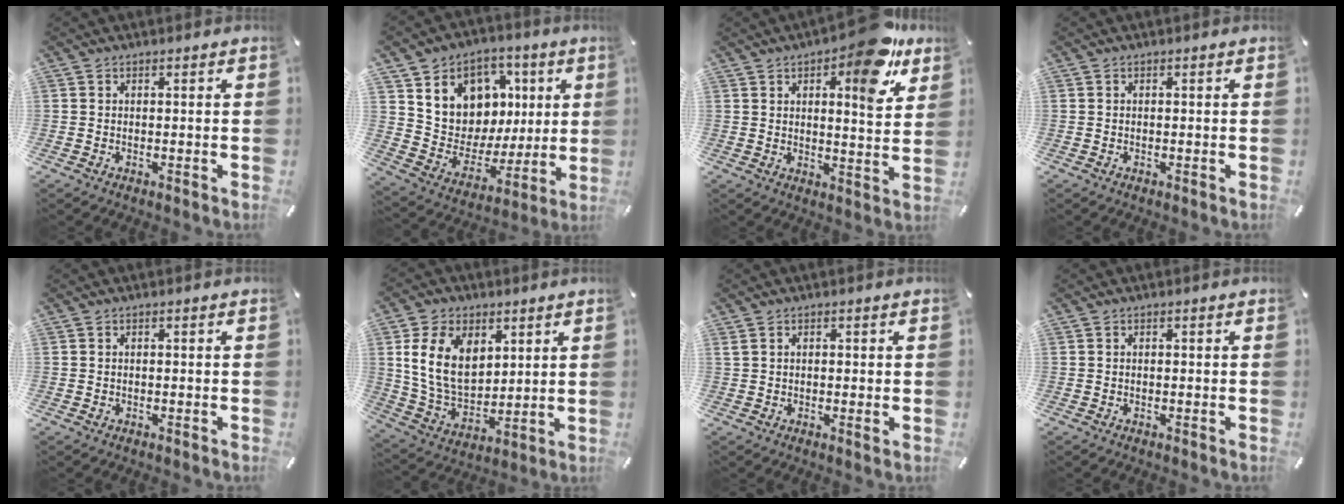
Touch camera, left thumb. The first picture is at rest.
{"total": 11.8, "force": [3.3, 11.0, 2.5], "torque": [-0.037, -0.035, 0.070]}
{"total": 13.6, "force": [8.0, 4.7, 9.9], "torque": [-0.119, -0.052, 0.125]}
{"total": 0.0}
{"total": 0.0}
{"total": 14.6, "force": [4.6, 10.5, 9.0], "torque": [-0.191, -0.008, 0.083]}
{"total": 1.5, "force": [0.3, 0.6, 1.4], "torque": [-0.026, -0.001, 0.005]}
{"total": 0.0}